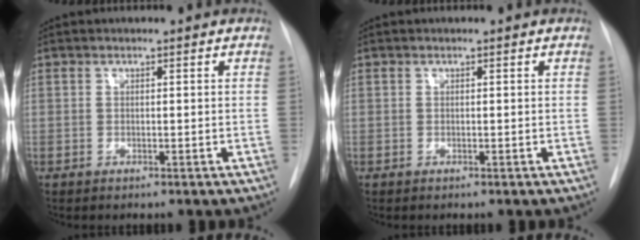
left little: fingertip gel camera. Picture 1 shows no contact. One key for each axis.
{"total": 0.0}